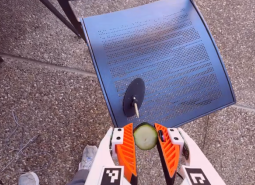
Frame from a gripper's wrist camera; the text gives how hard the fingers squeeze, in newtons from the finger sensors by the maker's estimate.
{"total": 9.0, "left": 8.2, "right": 9.7}